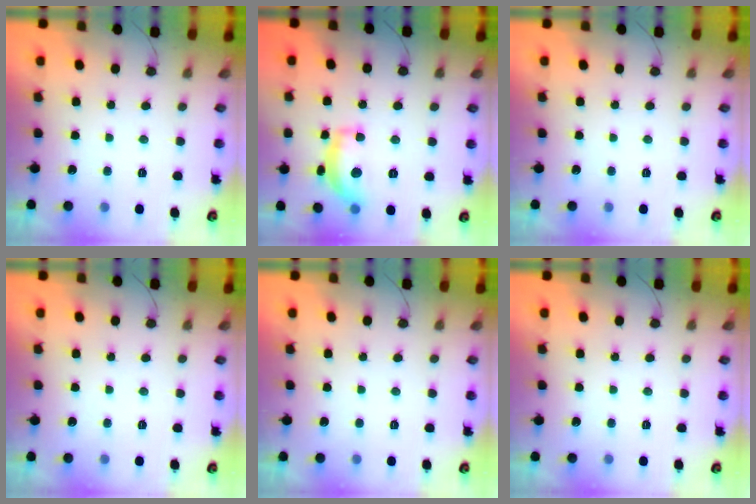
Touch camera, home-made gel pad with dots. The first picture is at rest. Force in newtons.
{"total": 13.7, "press": 13.7, "slide": 1.0}
{"total": 0.0}
{"total": 0.0}
{"total": 0.0}
{"total": 0.0}